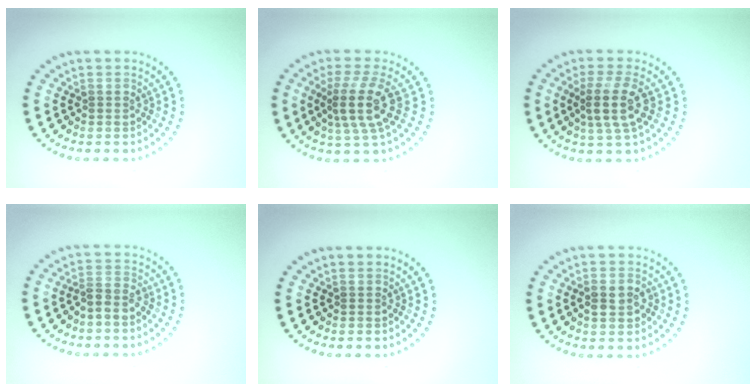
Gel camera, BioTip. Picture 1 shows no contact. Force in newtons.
{"total": 3.9, "press": 3.1, "slide": 2.3}
{"total": 4.0, "press": 3.7, "slide": 1.5}
{"total": 1.8, "press": 1.6, "slide": 1.0}
{"total": 0.0}
{"total": 2.2, "press": 2.2, "slide": 0.3}